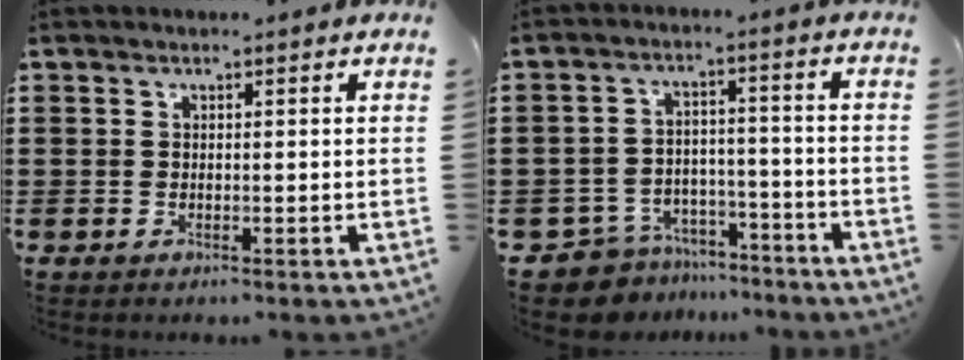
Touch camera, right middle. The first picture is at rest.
{"total": 7.3, "force": [-7.1, 1.7, 0.5], "torque": [-0.018, 0.019, -0.140]}